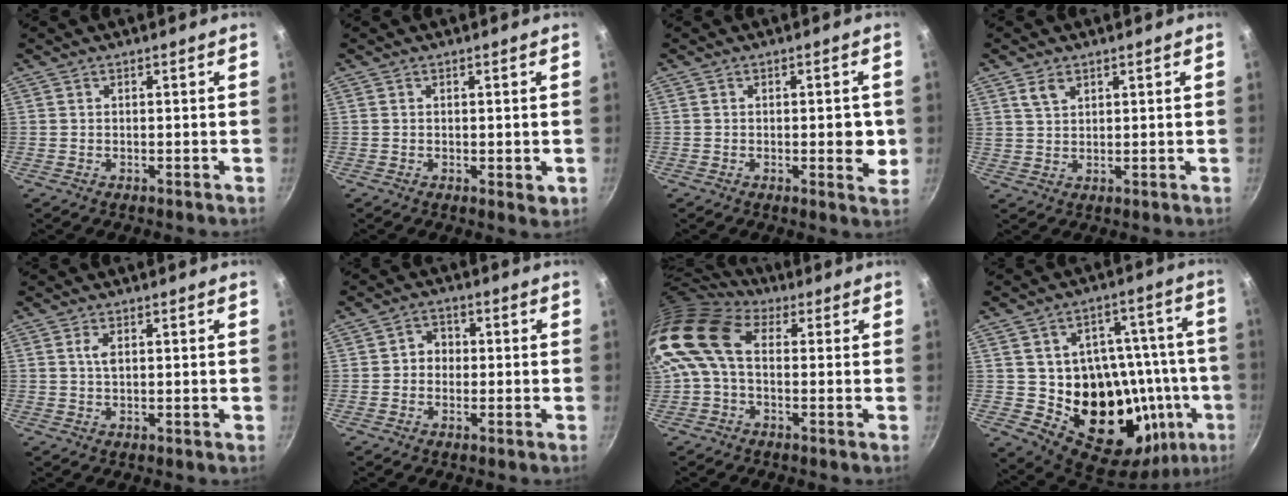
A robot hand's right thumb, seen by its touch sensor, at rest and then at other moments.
{"total": 1.9, "force": [-0.2, 0.9, 1.7], "torque": [-0.021, -0.007, -0.002]}
{"total": 5.2, "force": [-0.4, 2.1, 4.7], "torque": [-0.048, -0.006, -0.006]}
{"total": 3.6, "force": [2.1, 2.1, 2.1], "torque": [-0.033, -0.003, 0.044]}
{"total": 1.8, "force": [0.5, 0.7, 1.6], "torque": [-0.030, 0.000, 0.011]}
{"total": 3.7, "force": [-0.2, 3.3, 1.7], "torque": [-0.002, 0.010, -0.010]}
{"total": 13.8, "force": [1.2, 8.6, 10.7], "torque": [-0.212, 0.023, 0.004]}
{"total": 26.2, "force": [-4.5, 17.8, 18.6], "torque": [-0.208, 0.025, -0.047]}